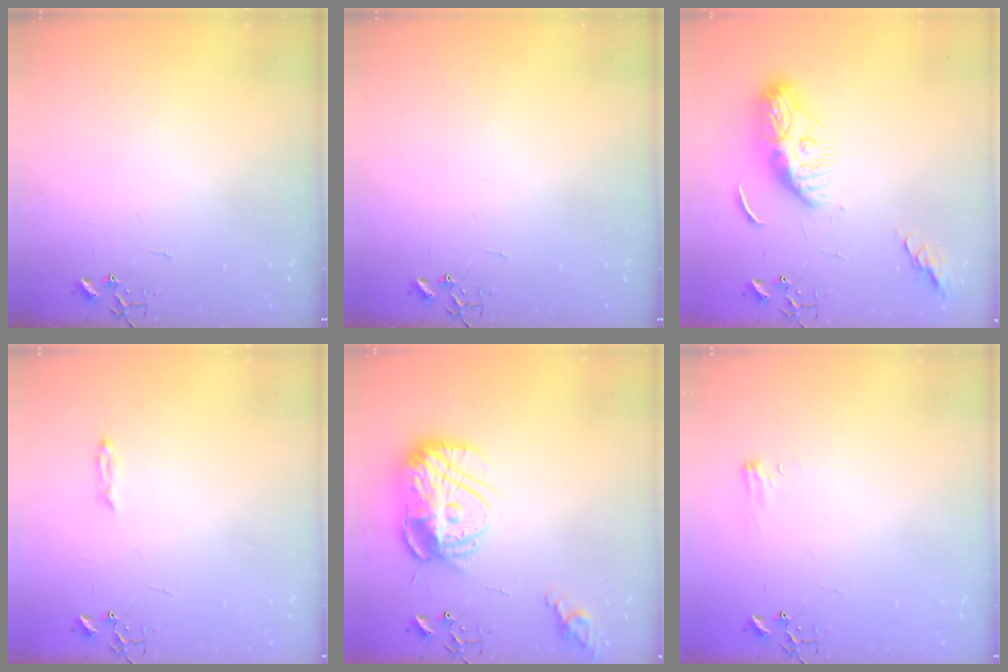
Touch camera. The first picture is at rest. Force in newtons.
{"total": 0.0}
{"total": 11.6, "press": 11.6, "slide": 1.0}
{"total": 3.2, "press": 3.1, "slide": 0.3}
{"total": 17.2, "press": 17.2, "slide": 1.4}
{"total": 5.5, "press": 5.5, "slide": 0.7}